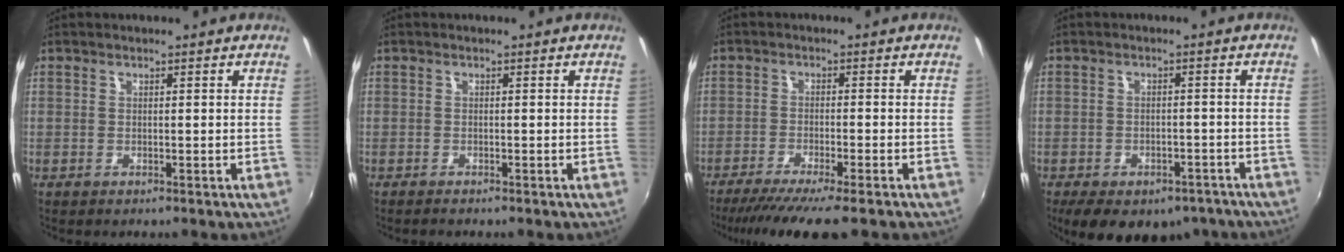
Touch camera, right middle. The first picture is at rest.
{"total": 1.1, "force": [-1.0, 0.1, 0.4], "torque": [-0.011, -0.007, -0.019]}
{"total": 9.7, "force": [-7.9, 0.2, 5.7], "torque": [-0.119, -0.032, -0.129]}
{"total": 14.9, "force": [-10.5, 7.7, 7.3], "torque": [-0.148, -0.016, -0.130]}